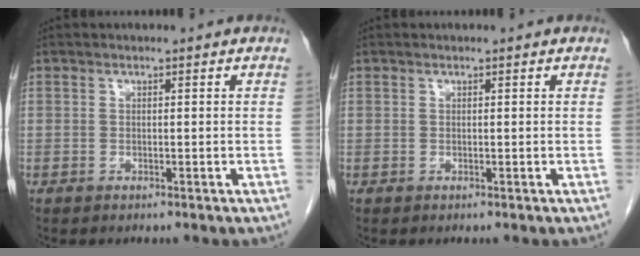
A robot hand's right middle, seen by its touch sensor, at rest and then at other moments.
{"total": 0.0}